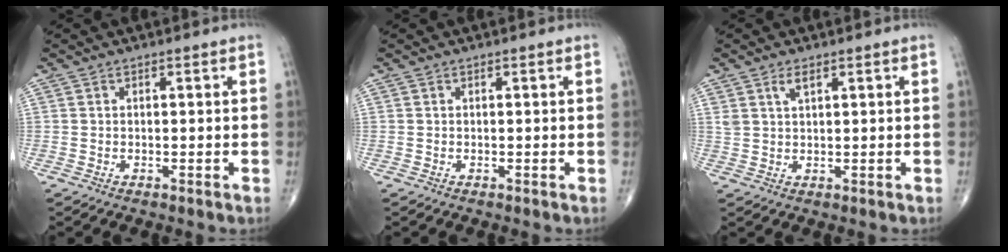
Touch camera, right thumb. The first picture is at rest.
{"total": 0.0}
{"total": 2.6, "force": [1.6, 1.1, 1.8], "torque": [-0.036, -0.003, 0.033]}